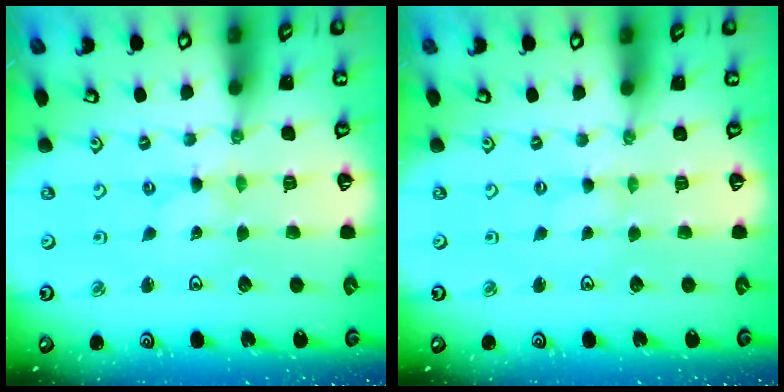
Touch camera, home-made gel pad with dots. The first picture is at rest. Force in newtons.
{"total": 0.0}